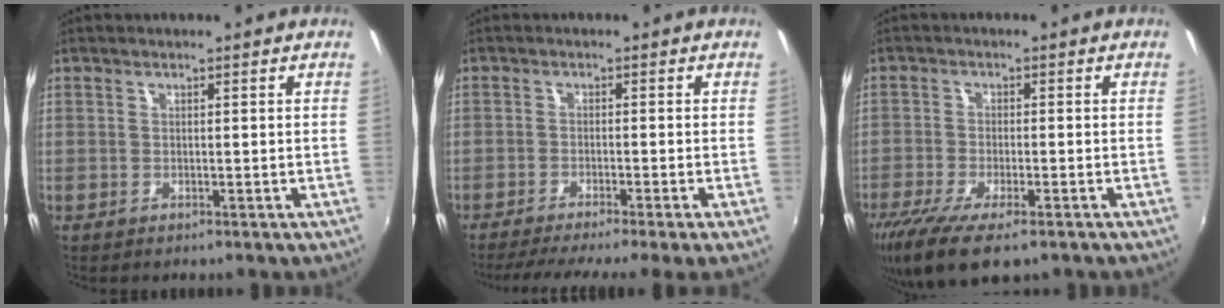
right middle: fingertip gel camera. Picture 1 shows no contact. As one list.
[{"total": 8.6, "force": [-7.2, -1.9, 4.4], "torque": [-0.091, -0.028, -0.112]}, {"total": 12.4, "force": [-8.5, 3.7, 8.3], "torque": [-0.182, -0.047, -0.148]}]